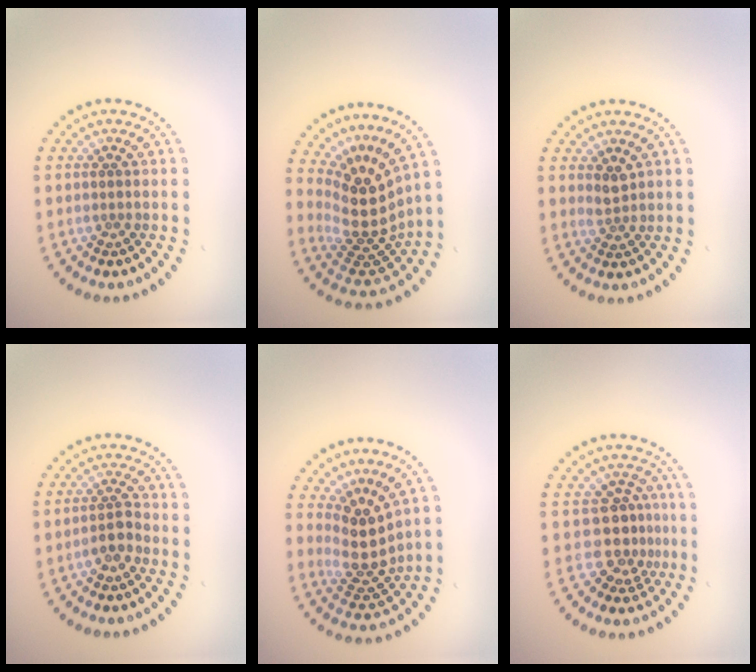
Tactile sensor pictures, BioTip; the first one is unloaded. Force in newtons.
{"total": 5.1, "press": 3.6, "slide": 3.6}
{"total": 1.4, "press": 1.1, "slide": 0.9}
{"total": 1.8, "press": 1.5, "slide": 1.0}
{"total": 3.6, "press": 2.9, "slide": 2.1}
{"total": 3.1, "press": 2.2, "slide": 2.2}